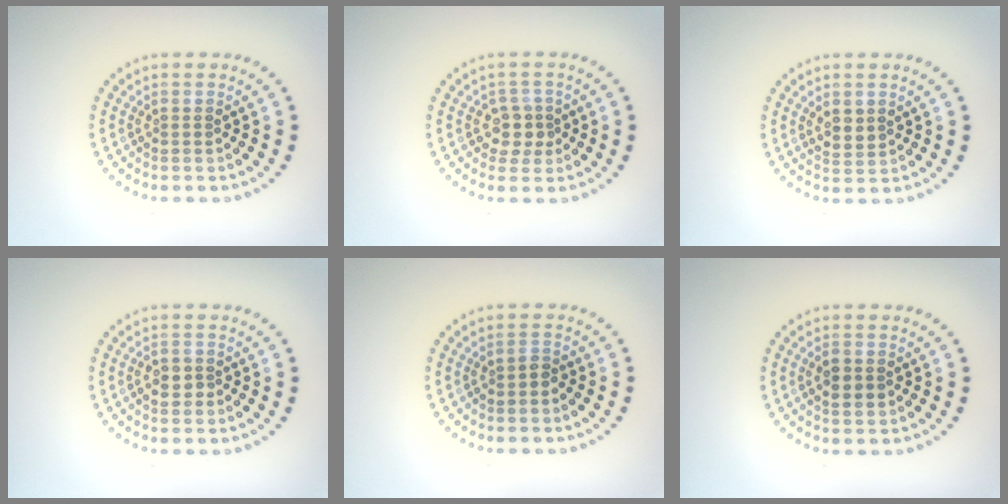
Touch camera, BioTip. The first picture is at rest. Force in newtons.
{"total": 2.3, "press": 2.0, "slide": 1.1}
{"total": 1.8, "press": 1.5, "slide": 0.9}
{"total": 1.6, "press": 1.6, "slide": 0.2}
{"total": 0.9, "press": 0.8, "slide": 0.4}
{"total": 1.9, "press": 1.9, "slide": 0.2}